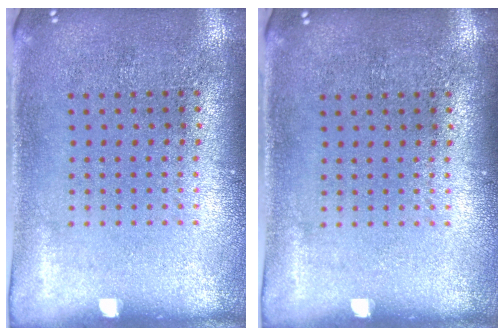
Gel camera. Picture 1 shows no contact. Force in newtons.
{"total": 0.0}